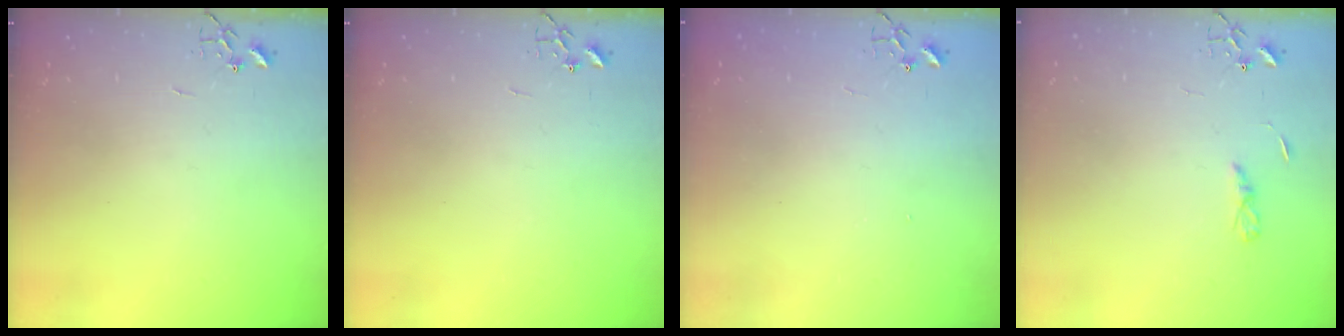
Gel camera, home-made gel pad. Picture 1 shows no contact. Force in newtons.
{"total": 0.0}
{"total": 1.2, "press": 1.2, "slide": 0.1}
{"total": 2.9, "press": 2.9, "slide": 0.3}